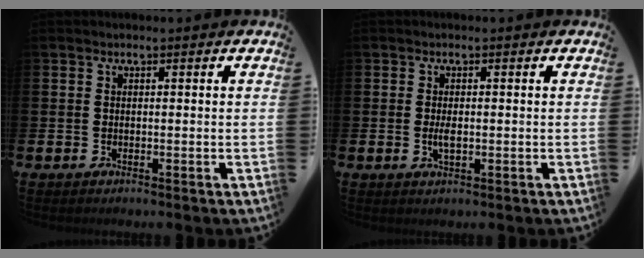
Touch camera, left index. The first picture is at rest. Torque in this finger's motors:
{"motor_torque": [0.45, 0.09, 0.06, 0.08]}